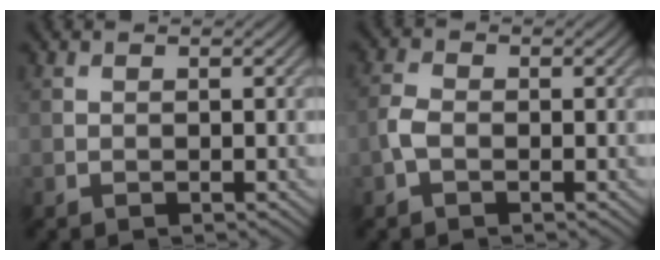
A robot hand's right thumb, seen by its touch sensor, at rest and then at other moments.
{"total": 2.4, "force": [-0.9, 1.4, 1.7], "torque": [-0.042, 0.005, -0.025]}